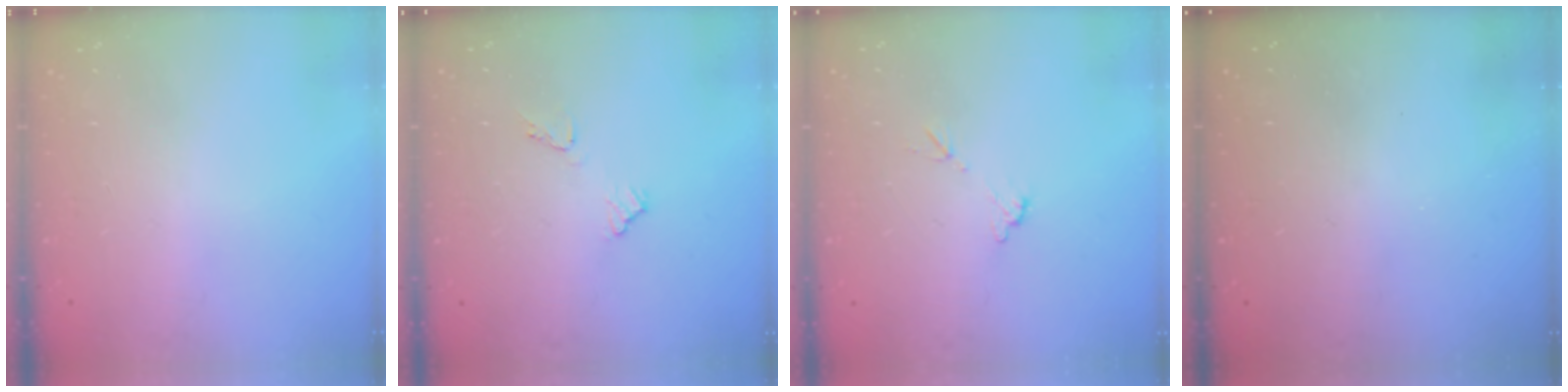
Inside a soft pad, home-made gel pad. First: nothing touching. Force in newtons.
{"total": 6.8, "press": 6.8, "slide": 0.5}
{"total": 5.9, "press": 5.9, "slide": 0.3}
{"total": 3.1, "press": 3.1, "slide": 0.1}